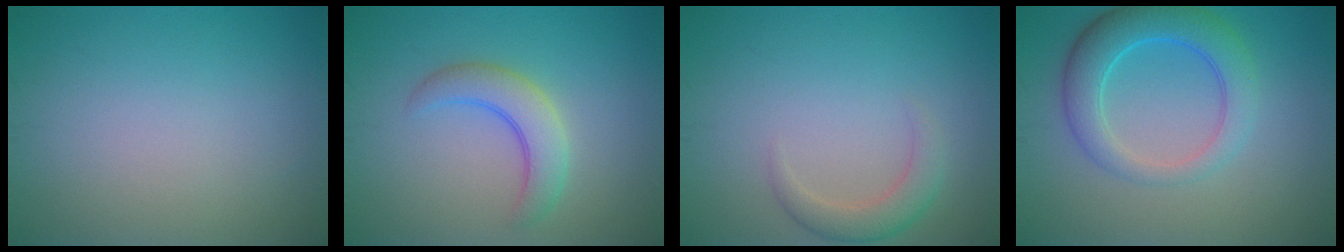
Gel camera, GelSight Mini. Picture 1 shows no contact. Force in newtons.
{"total": 3.8, "press": 3.7, "slide": 0.3}
{"total": 2.4, "press": 2.4, "slide": 0.2}
{"total": 5.3, "press": 5.3, "slide": 0.2}